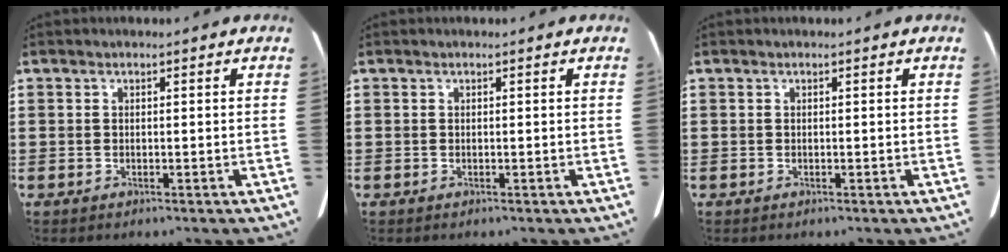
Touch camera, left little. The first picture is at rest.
{"total": 0.0}
{"total": 0.0}